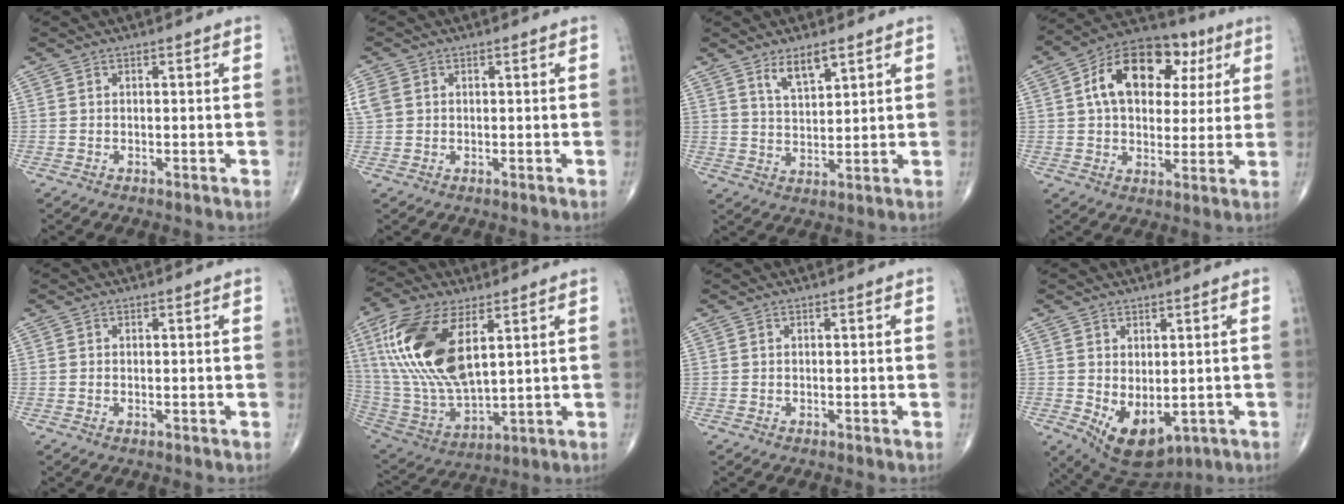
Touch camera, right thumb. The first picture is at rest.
{"total": 3.7, "force": [0.8, 3.0, 1.9], "torque": [-0.054, 0.012, 0.022]}
{"total": 5.9, "force": [3.8, 2.0, 3.9], "torque": [-0.060, -0.029, 0.072]}
{"total": 18.0, "force": [5.4, 11.6, 12.7], "torque": [-0.165, 0.010, 0.078]}
{"total": 0.0}
{"total": 21.7, "force": [7.1, 10.1, 17.8], "torque": [-0.375, -0.027, 0.138]}
{"total": 0.0}
{"total": 8.8, "force": [-1.5, 5.2, 7.0], "torque": [-0.098, -0.005, 0.004]}